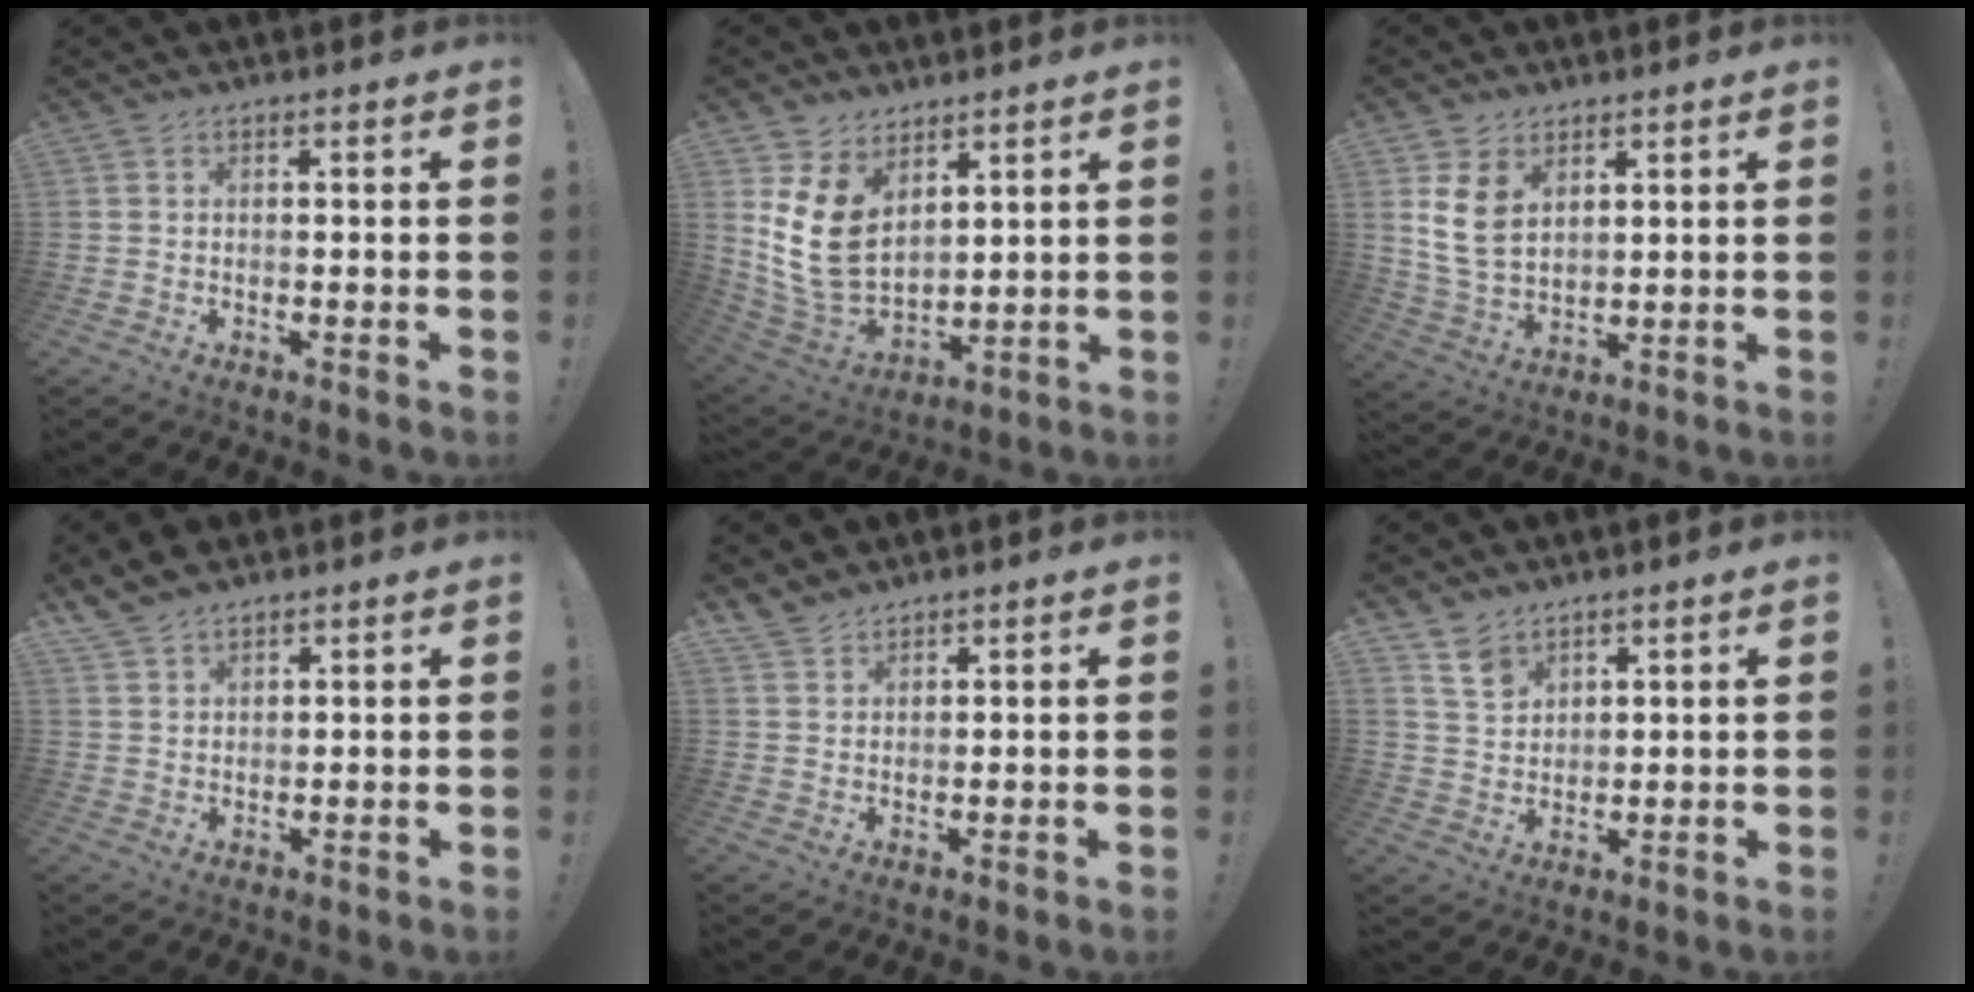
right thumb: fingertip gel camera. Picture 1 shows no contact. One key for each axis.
{"total": 13.8, "fx": 5.0, "fy": 9.6, "fz": 8.6, "tx": -0.183, "ty": -0.043, "tz": 0.097}
{"total": 10.1, "fx": 4.2, "fy": 6.9, "fz": 6.0, "tx": -0.122, "ty": -0.015, "tz": 0.081}
{"total": 4.7, "fx": 4.1, "fy": 1.8, "fz": 1.5, "tx": -0.021, "ty": -0.023, "tz": 0.077}
{"total": 3.9, "fx": 3.5, "fy": 1.4, "fz": 0.8, "tx": -0.006, "ty": -0.026, "tz": 0.067}
{"total": 7.5, "fx": 5.3, "fy": 5.0, "fz": 2.0, "tx": -0.025, "ty": -0.036, "tz": 0.103}